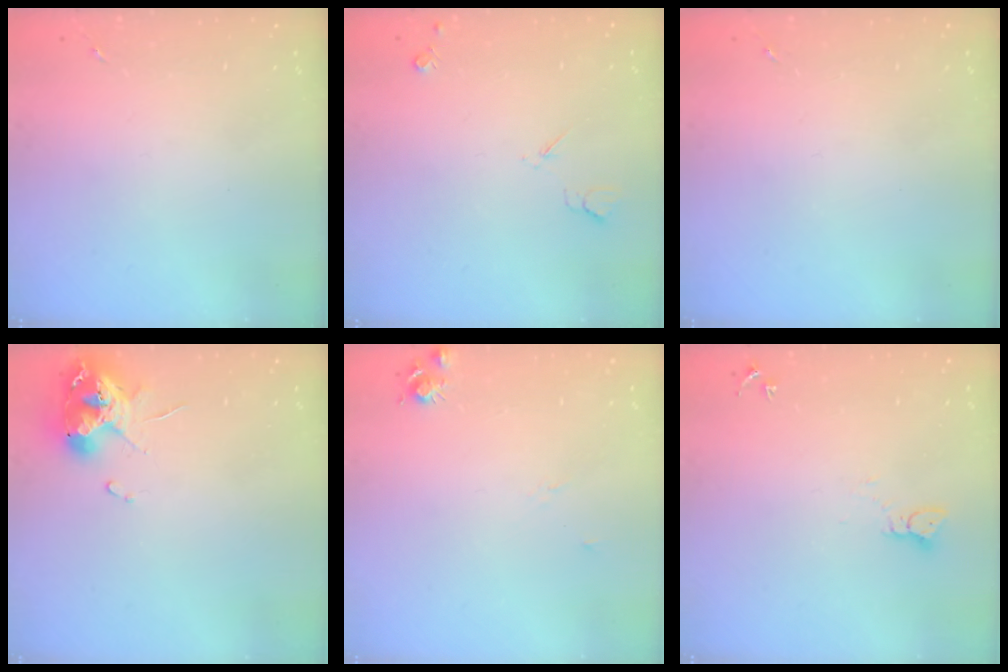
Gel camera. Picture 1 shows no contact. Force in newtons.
{"total": 4.1, "press": 4.0, "slide": 0.7}
{"total": 0.0}
{"total": 11.1, "press": 11.0, "slide": 1.2}
{"total": 6.5, "press": 6.5, "slide": 0.8}
{"total": 3.2, "press": 3.2, "slide": 0.1}